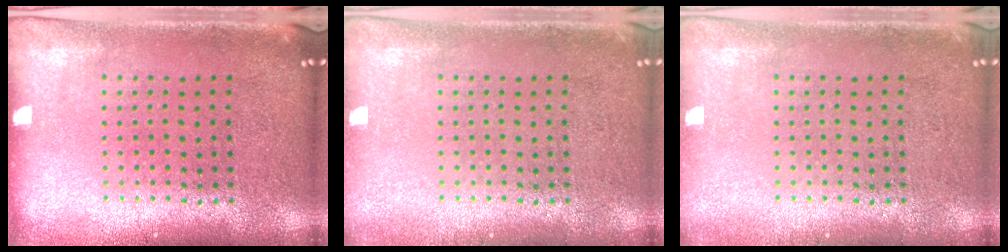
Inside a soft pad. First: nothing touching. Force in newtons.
{"total": 0.6, "press": 0.6, "slide": 0.1}
{"total": 0.6, "press": 0.6, "slide": 0.1}